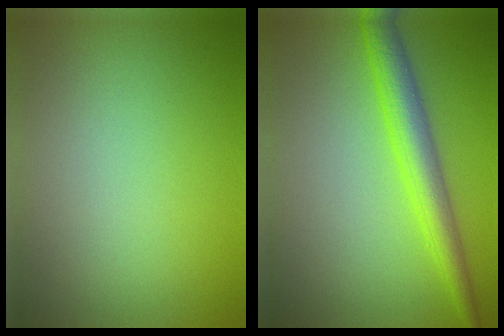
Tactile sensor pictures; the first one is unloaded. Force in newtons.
{"total": 4.3, "press": 4.3, "slide": 0.1}